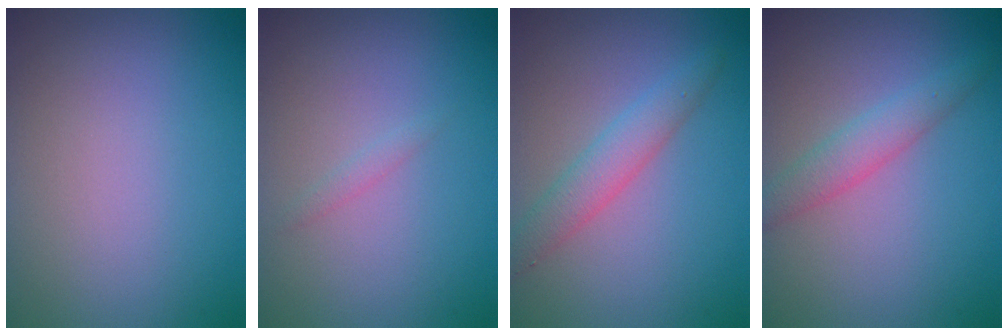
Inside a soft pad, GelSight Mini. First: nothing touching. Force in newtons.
{"total": 0.7, "press": 0.7, "slide": 0.0}
{"total": 3.0, "press": 3.0, "slide": 0.3}
{"total": 2.5, "press": 2.5, "slide": 0.1}